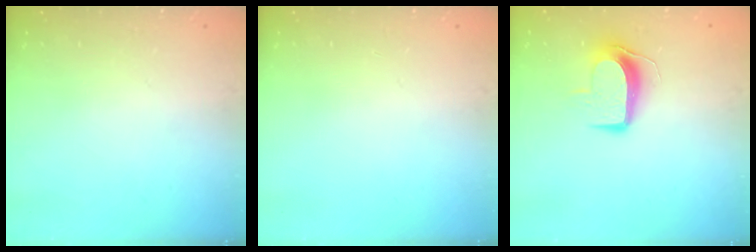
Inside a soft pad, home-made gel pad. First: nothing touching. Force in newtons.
{"total": 0.0}
{"total": 9.3, "press": 9.2, "slide": 0.9}